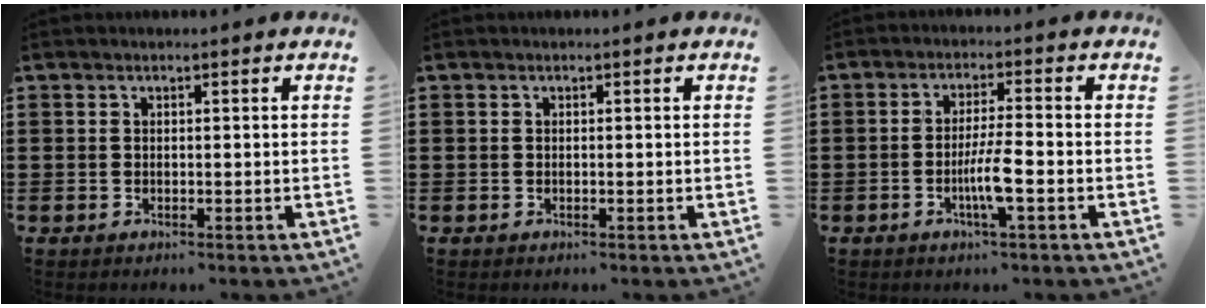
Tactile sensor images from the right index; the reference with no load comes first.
{"total": 0.0}
{"total": 5.1, "force": [-1.8, 0.2, 4.8], "torque": [-0.095, -0.010, -0.037]}